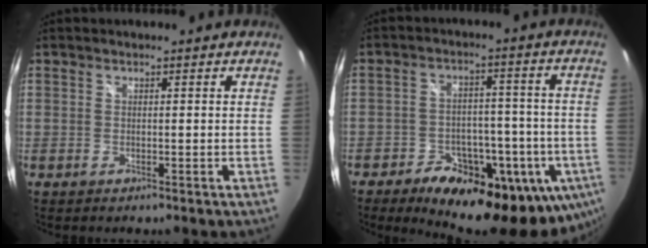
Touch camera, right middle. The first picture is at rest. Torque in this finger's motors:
{"motor_torque": [1.02, -1.12, 0.32, 0.18]}